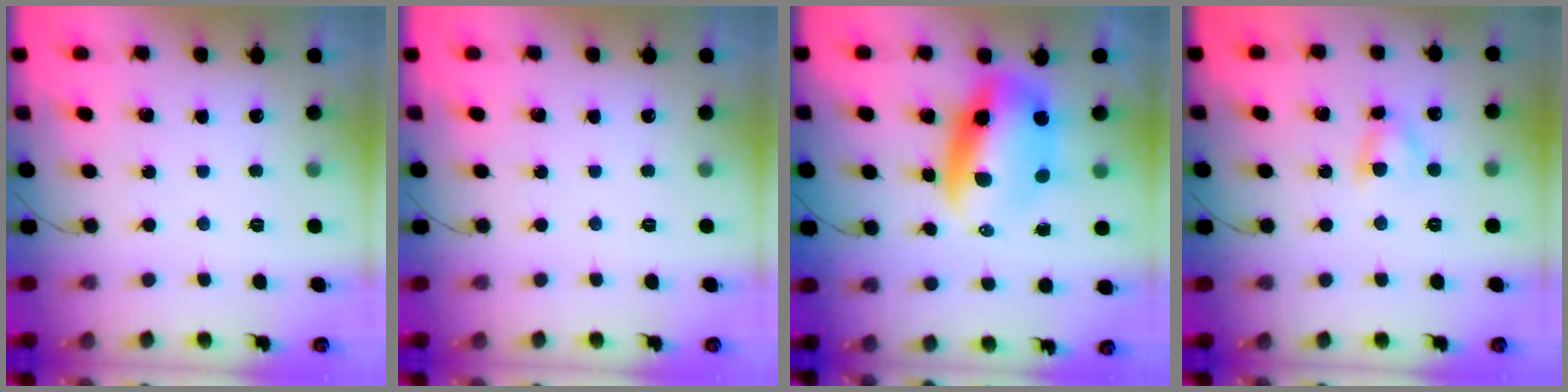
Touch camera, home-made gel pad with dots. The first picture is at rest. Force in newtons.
{"total": 0.0}
{"total": 10.6, "press": 10.2, "slide": 2.8}
{"total": 3.5, "press": 3.4, "slide": 1.1}